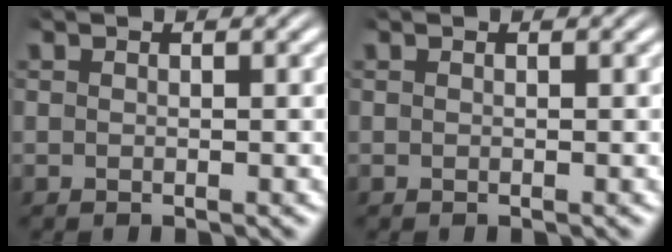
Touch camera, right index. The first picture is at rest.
{"total": 0.0}